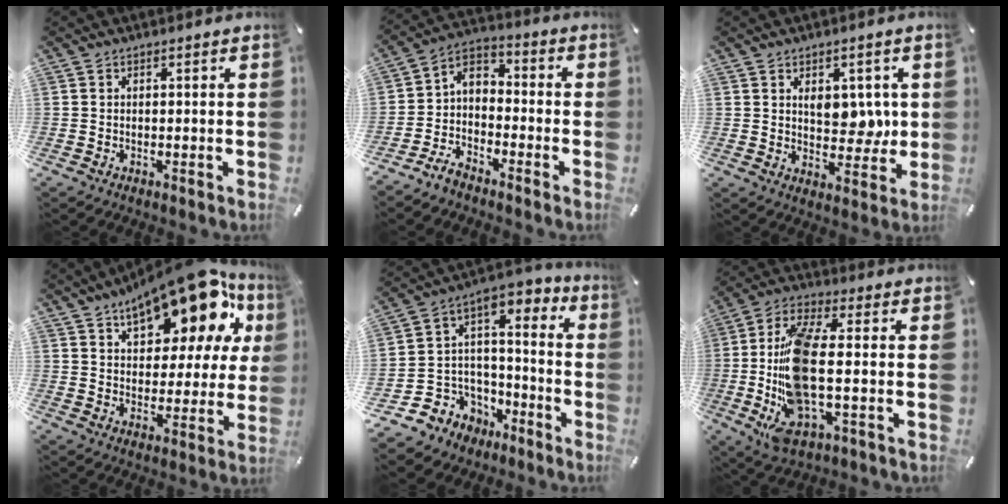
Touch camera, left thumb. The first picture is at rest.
{"total": 5.6, "force": [-4.6, 2.9, 1.5], "torque": [-0.040, 0.013, -0.096]}
{"total": 7.1, "force": [2.0, 4.9, 4.8], "torque": [-0.053, -0.009, 0.031]}
{"total": 20.0, "force": [13.7, 8.8, 11.7], "torque": [-0.181, -0.086, 0.229]}
{"total": 8.8, "force": [-1.2, 8.7, 1.0], "torque": [-0.039, -0.015, -0.012]}
{"total": 16.7, "force": [-0.5, 6.1, 15.6], "torque": [-0.338, -0.019, -0.004]}